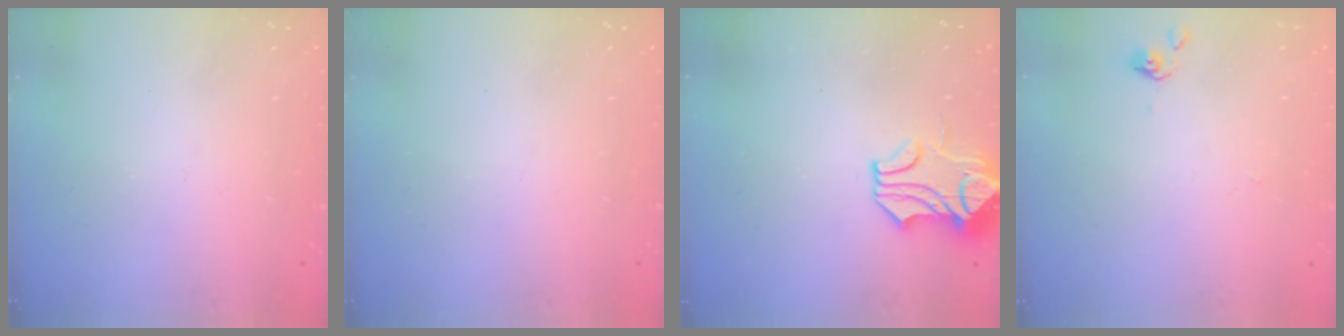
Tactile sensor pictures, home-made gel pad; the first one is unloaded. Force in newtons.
{"total": 0.0}
{"total": 1.6, "press": 0.9, "slide": 1.3}
{"total": 0.0}